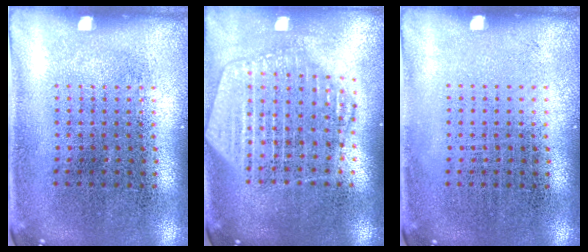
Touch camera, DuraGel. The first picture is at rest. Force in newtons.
{"total": 2.1, "press": 1.9, "slide": 0.9}
{"total": 0.0}